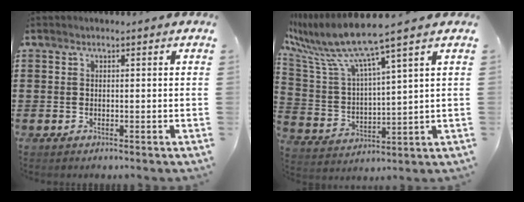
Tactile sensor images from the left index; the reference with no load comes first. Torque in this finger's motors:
{"motor_torque": [0.76, 0.20, 0.46, 0.21]}